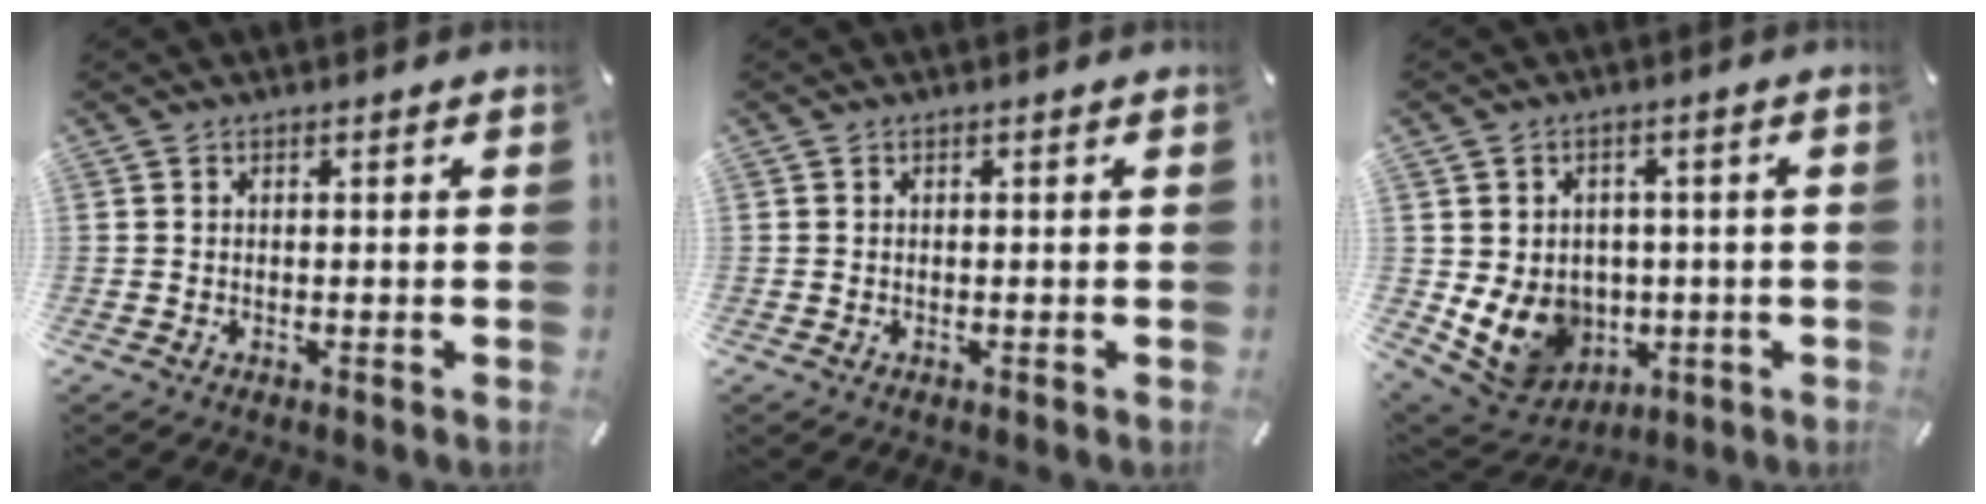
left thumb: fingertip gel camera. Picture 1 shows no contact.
{"total": 0.0}
{"total": 10.5, "force": [-1.2, 9.5, 4.4], "torque": [-0.105, -0.009, -0.013]}